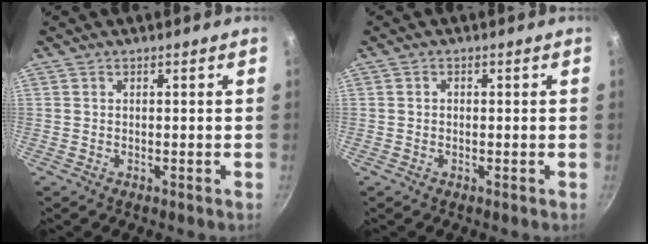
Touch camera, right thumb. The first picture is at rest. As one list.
[{"total": 0.7, "force": [-0.1, 0.6, 0.3], "torque": [-0.004, 0.004, -0.002]}]